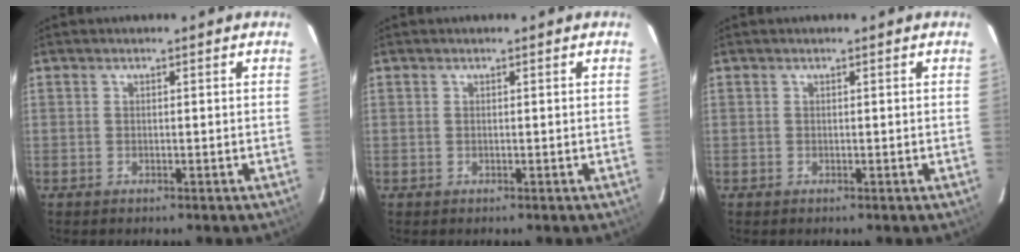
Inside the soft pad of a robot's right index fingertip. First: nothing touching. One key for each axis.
{"total": 0.0}
{"total": 0.0}